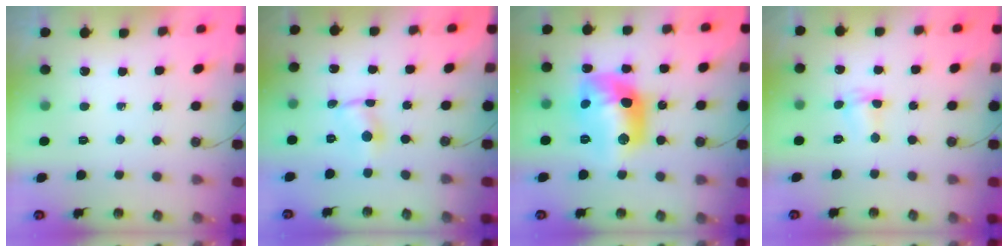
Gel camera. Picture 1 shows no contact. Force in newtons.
{"total": 1.5, "press": 1.5, "slide": 0.1}
{"total": 16.4, "press": 16.4, "slide": 1.1}
{"total": 2.4, "press": 2.4, "slide": 0.3}